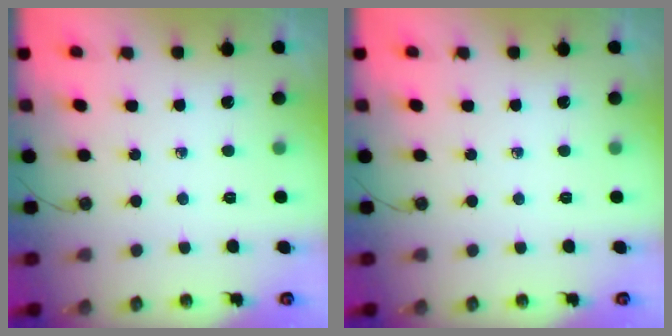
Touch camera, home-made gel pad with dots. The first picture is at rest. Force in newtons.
{"total": 0.0}